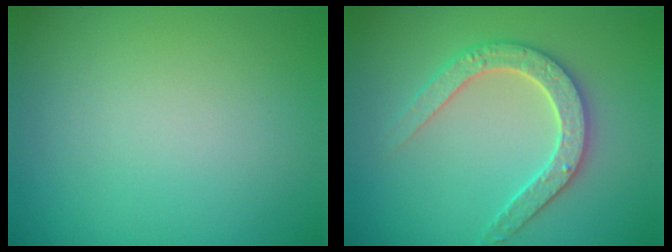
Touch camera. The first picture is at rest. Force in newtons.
{"total": 3.3, "press": 3.3, "slide": 0.6}